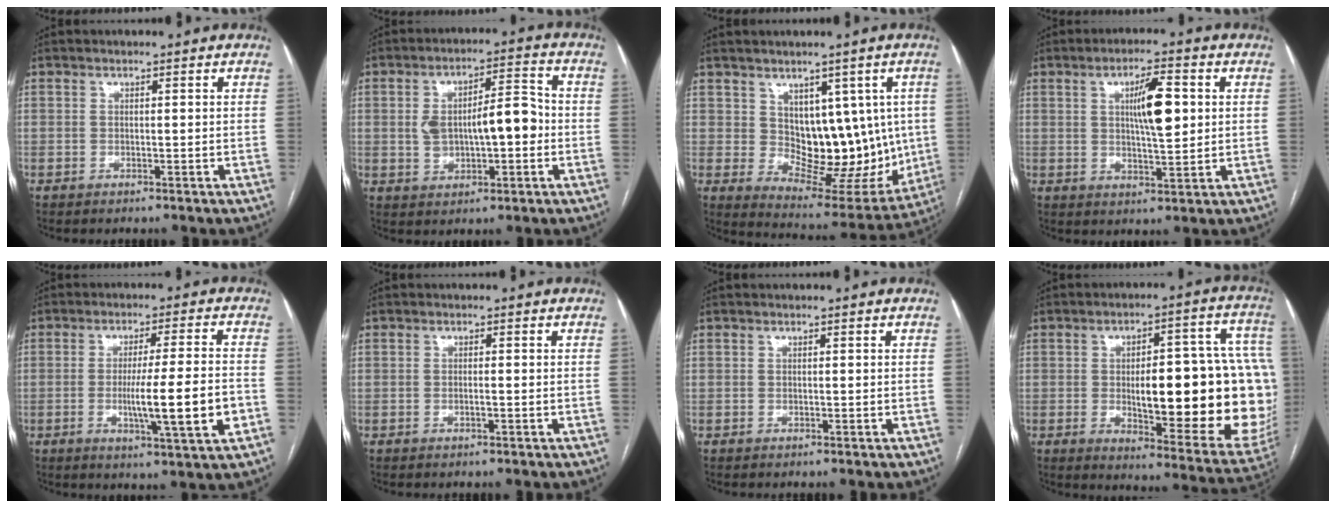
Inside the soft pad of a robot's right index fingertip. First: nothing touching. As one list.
[{"total": 10.2, "force": [-0.3, 4.0, 9.4], "torque": [-0.160, 0.028, 0.003]}, {"total": 12.9, "force": [1.4, 7.8, 10.1], "torque": [-0.107, 0.009, 0.043]}, {"total": 7.8, "force": [1.7, 1.6, 7.5], "torque": [-0.126, 0.006, 0.030]}, {"total": 11.0, "force": [-2.6, -0.2, 10.7], "torque": [-0.171, -0.013, -0.043]}, {"total": 1.3, "force": [-0.3, 0.4, 1.2], "torque": [-0.021, 0.000, -0.005]}, {"total": 0.0}, {"total": 27.6, "force": [-1.4, 7.5, 26.5], "torque": [-0.257, 0.028, 0.003]}]